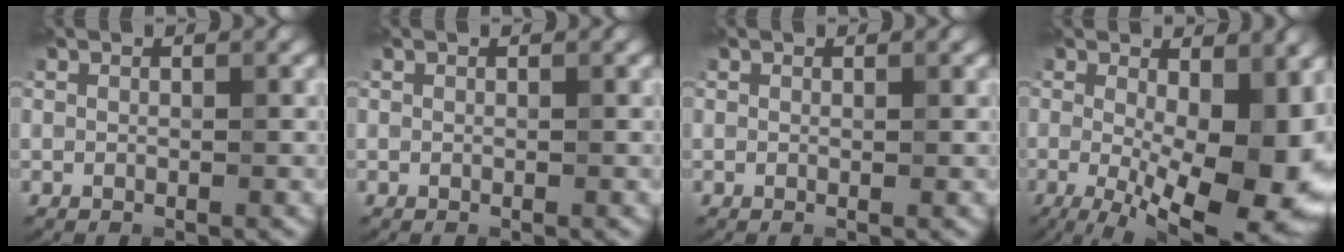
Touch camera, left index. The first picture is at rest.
{"total": 0.0}
{"total": 0.0}
{"total": 13.5, "force": [-3.1, 5.6, 11.9], "torque": [-0.188, -0.035, -0.037]}